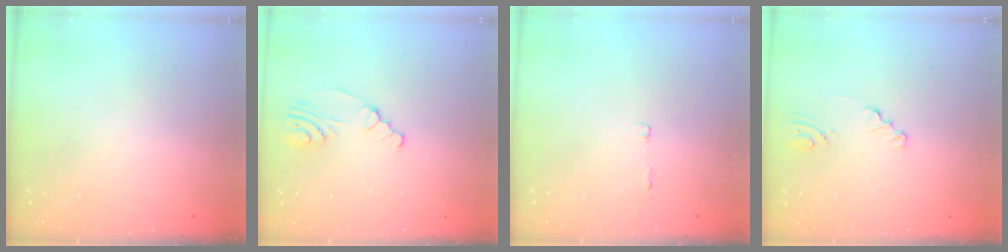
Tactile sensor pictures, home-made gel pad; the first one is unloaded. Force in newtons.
{"total": 2.4, "press": 2.4, "slide": 0.4}
{"total": 2.5, "press": 2.4, "slide": 0.4}
{"total": 1.3, "press": 1.3, "slide": 0.1}